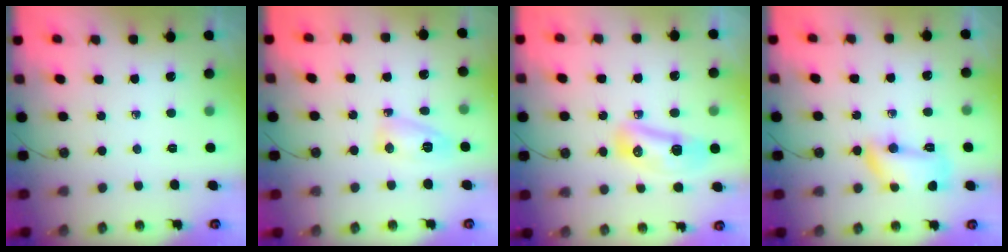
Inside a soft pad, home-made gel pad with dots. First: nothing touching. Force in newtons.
{"total": 5.5, "press": 5.5, "slide": 0.6}
{"total": 9.7, "press": 9.6, "slide": 1.2}
{"total": 11.2, "press": 10.3, "slide": 4.5}